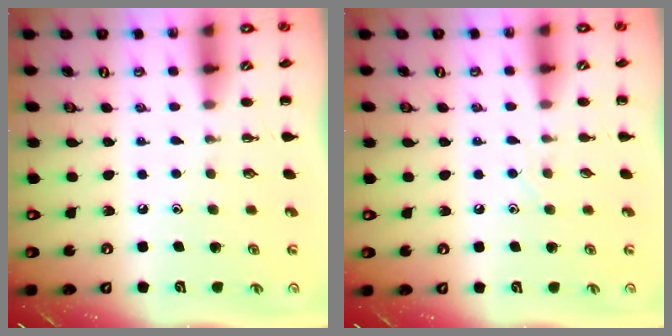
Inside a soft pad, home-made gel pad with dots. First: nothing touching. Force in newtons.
{"total": 2.3, "press": 2.3, "slide": 0.6}